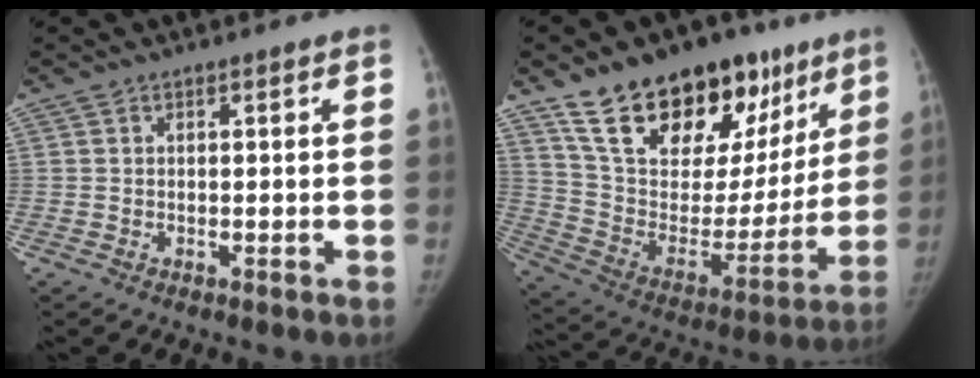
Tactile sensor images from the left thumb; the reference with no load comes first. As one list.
[{"total": 28.9, "force": [18.1, 15.5, 16.4], "torque": [-0.211, -0.040, 0.298]}]